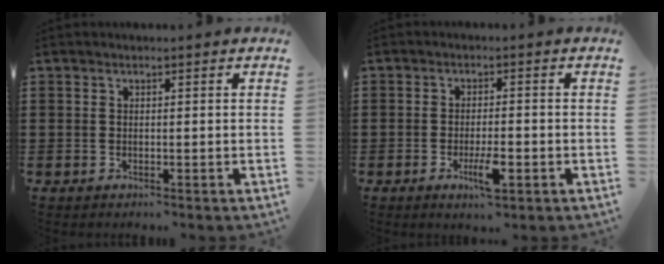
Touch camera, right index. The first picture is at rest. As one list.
[{"total": 4.9, "force": [-2.0, 1.2, 4.4], "torque": [-0.083, -0.008, -0.036]}]